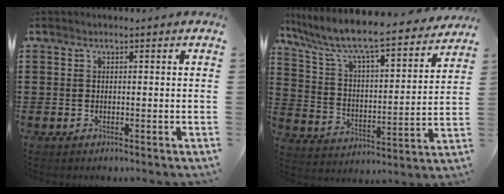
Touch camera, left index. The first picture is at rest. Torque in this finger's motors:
{"motor_torque": [2.14, 0.00, 1.05, 0.21]}